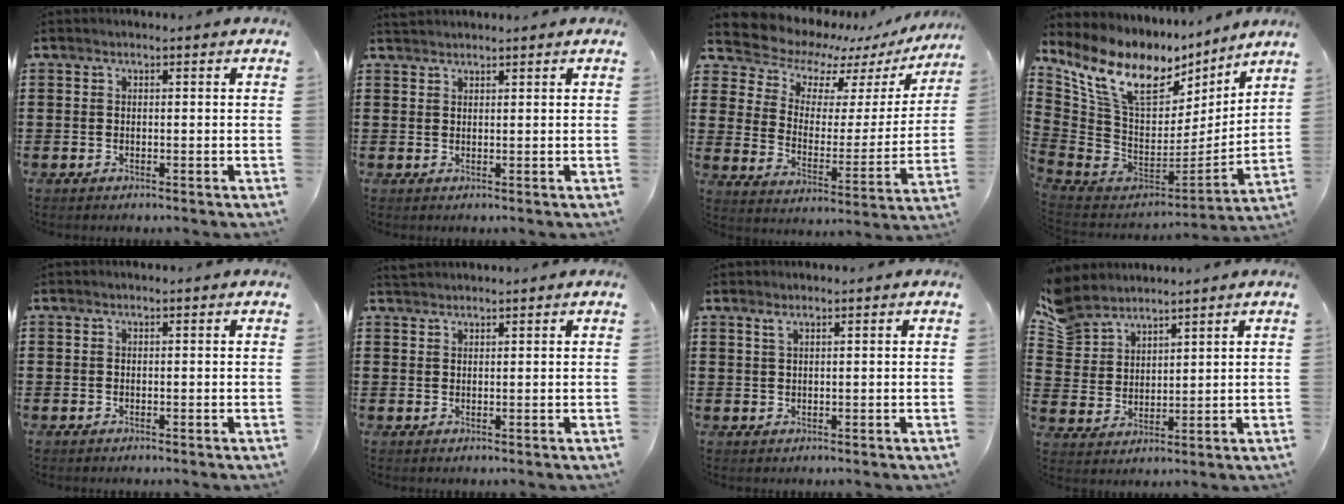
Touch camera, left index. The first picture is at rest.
{"total": 1.3, "force": [1.3, 0.2, 0.1], "torque": [-0.004, 0.000, 0.025]}
{"total": 8.2, "force": [7.6, 2.6, 1.5], "torque": [-0.070, -0.059, 0.131]}
{"total": 14.3, "force": [8.3, 7.2, 9.1], "torque": [-0.217, -0.042, 0.145]}
{"total": 0.0}
{"total": 1.5, "force": [1.5, 0.2, 0.1], "torque": [-0.005, 0.001, 0.030]}
{"total": 1.2, "force": [0.8, 0.3, 0.8], "torque": [-0.019, 0.002, 0.015]}
{"total": 5.9, "force": [5.2, 2.8, 0.5], "torque": [-0.039, -0.014, 0.100]}